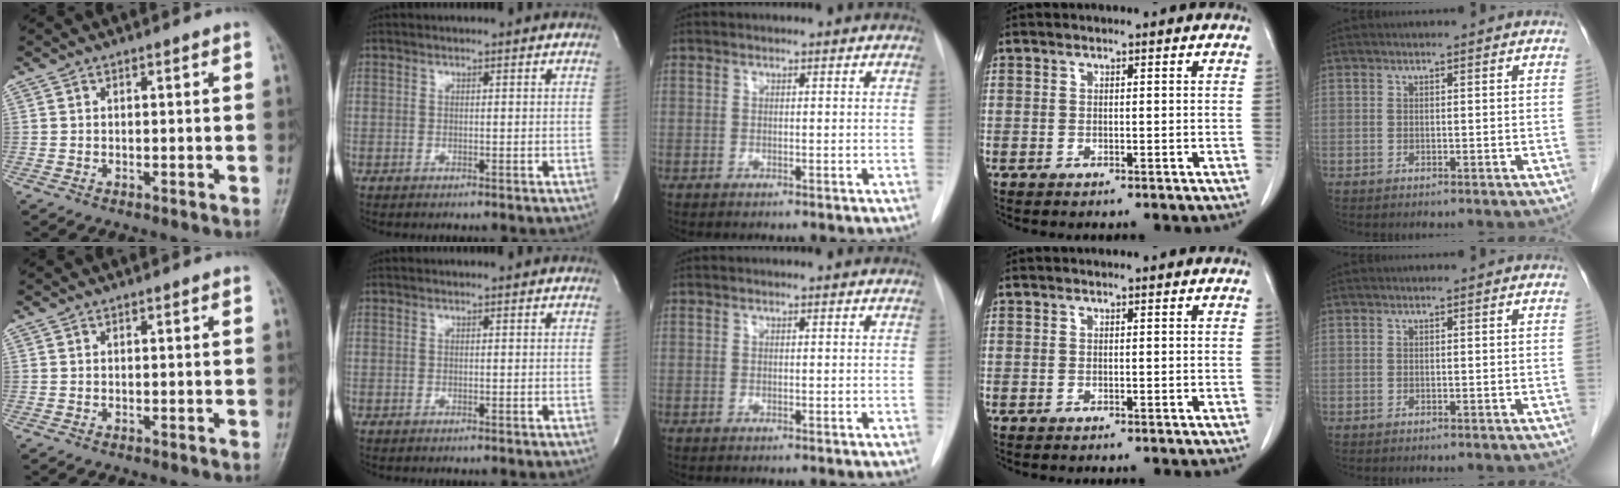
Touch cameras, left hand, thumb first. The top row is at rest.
{}